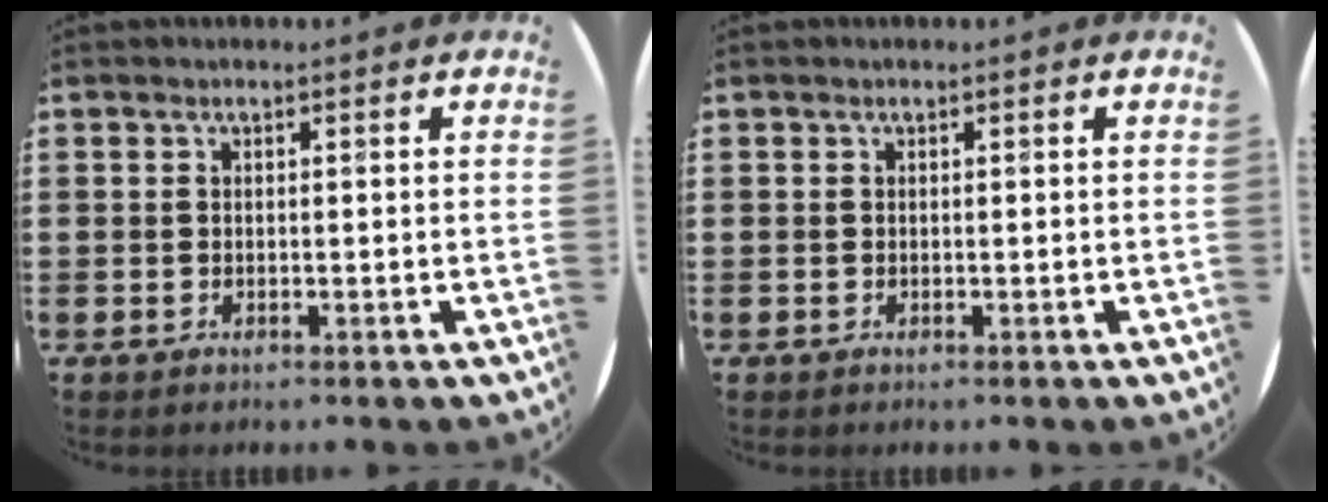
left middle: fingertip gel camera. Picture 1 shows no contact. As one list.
[{"total": 0.0}]